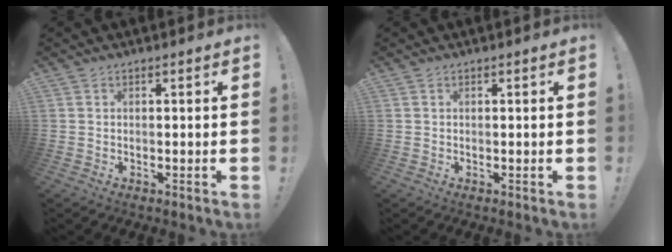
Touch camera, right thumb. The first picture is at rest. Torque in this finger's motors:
{"motor_torque": [-0.23, 0.07, -0.48, -0.20, 0.10]}